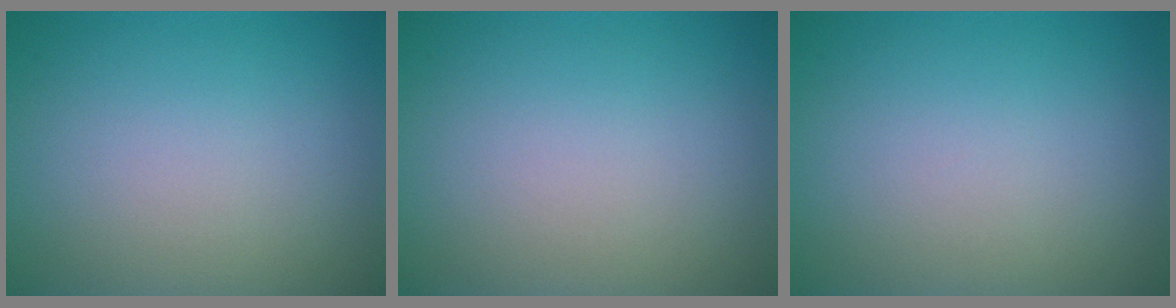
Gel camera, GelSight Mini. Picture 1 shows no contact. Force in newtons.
{"total": 0.0}
{"total": 0.0}